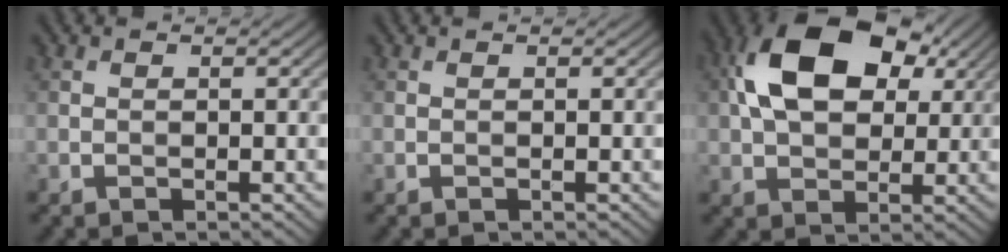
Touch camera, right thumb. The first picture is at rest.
{"total": 0.0}
{"total": 14.0, "force": [4.1, 8.8, 10.0], "torque": [-0.204, 0.021, 0.069]}